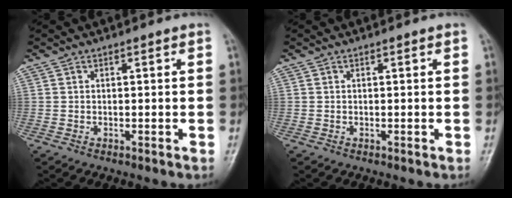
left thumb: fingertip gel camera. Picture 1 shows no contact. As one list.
[{"total": 0.0}]